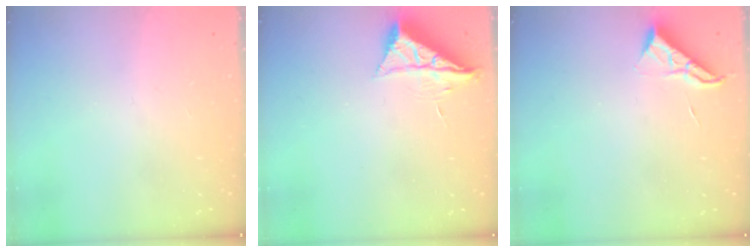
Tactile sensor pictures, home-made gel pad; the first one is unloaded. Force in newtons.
{"total": 7.4, "press": 7.4, "slide": 0.3}
{"total": 6.8, "press": 6.8, "slide": 0.5}